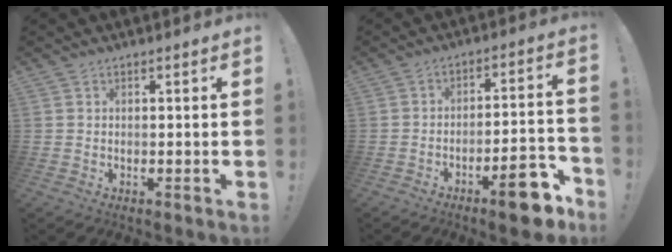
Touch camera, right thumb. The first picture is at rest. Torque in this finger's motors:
{"motor_torque": [1.41, 1.07, 1.14, -1.27, 0.32]}